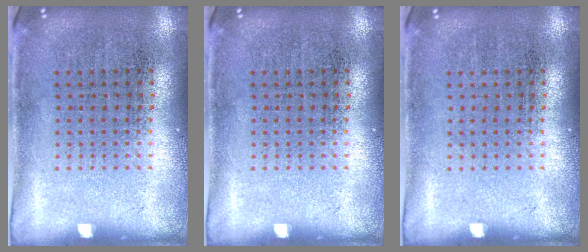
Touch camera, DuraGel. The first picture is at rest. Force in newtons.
{"total": 0.0}
{"total": 0.0}